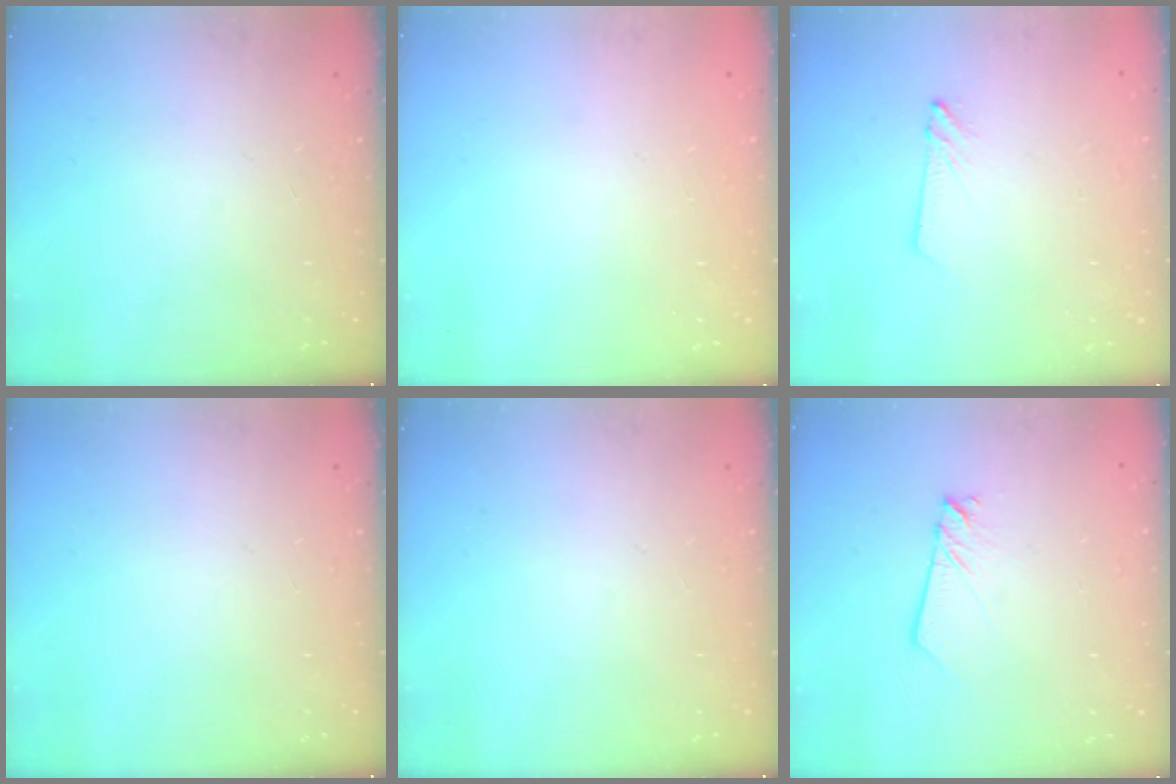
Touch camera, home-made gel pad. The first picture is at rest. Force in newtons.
{"total": 0.0}
{"total": 2.4, "press": 2.4, "slide": 0.2}
{"total": 0.0}
{"total": 0.0}
{"total": 2.4, "press": 2.4, "slide": 0.2}